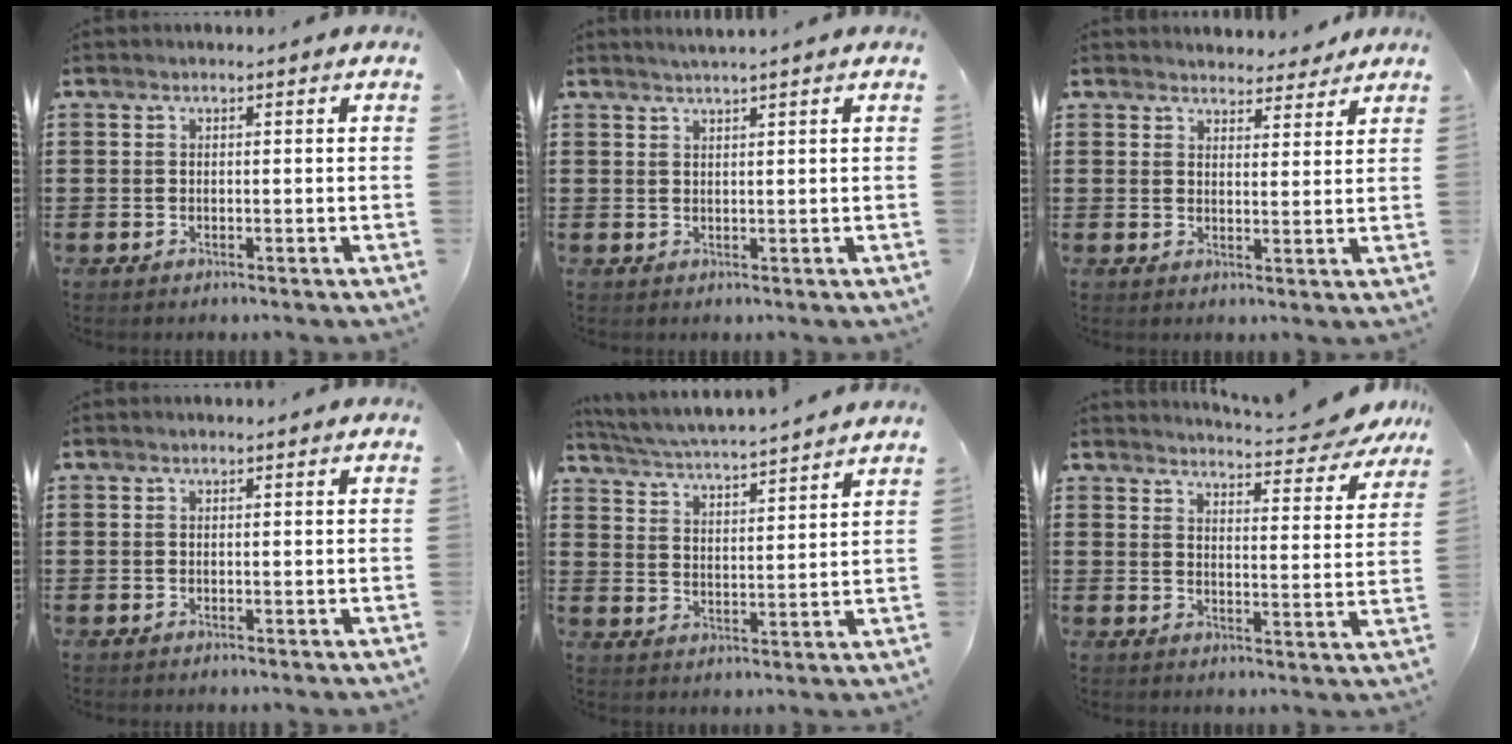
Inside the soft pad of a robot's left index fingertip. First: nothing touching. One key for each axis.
{"total": 1.3, "fx": 1.1, "fy": -0.5, "fz": 0.5, "tx": -0.008, "ty": -0.001, "tz": 0.022}
{"total": 3.7, "fx": 3.6, "fy": 0.6, "fz": 0.3, "tx": -0.009, "ty": -0.015, "tz": 0.067}
{"total": 0.0}
{"total": 4.5, "fx": 4.3, "fy": -0.7, "fz": 1.1, "tx": -0.045, "ty": -0.033, "tz": 0.069}
{"total": 5.0, "fx": 4.8, "fy": -0.1, "fz": 1.3, "tx": -0.031, "ty": -0.037, "tz": 0.080}